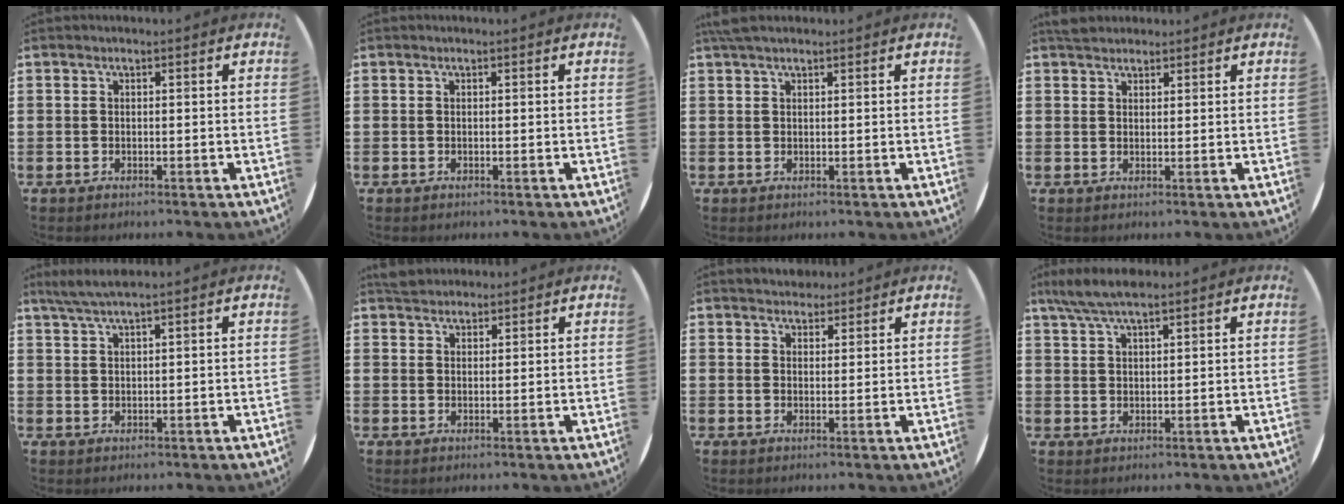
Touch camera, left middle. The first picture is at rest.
{"total": 0.0}
{"total": 1.7, "force": [1.4, 0.4, 0.9], "torque": [-0.019, 0.005, 0.026]}
{"total": 1.9, "force": [1.8, 0.7, 0.2], "torque": [0.003, 0.002, 0.033]}
{"total": 2.6, "force": [2.0, -0.2, 1.6], "torque": [-0.034, 0.003, 0.036]}
{"total": 2.3, "force": [2.2, 0.8, 0.0], "torque": [0.004, 0.002, 0.042]}
{"total": 2.3, "force": [2.1, 0.8, -0.1], "torque": [0.006, 0.000, 0.040]}
{"total": 4.8, "force": [4.0, 0.8, 2.6], "torque": [-0.057, -0.001, 0.072]}